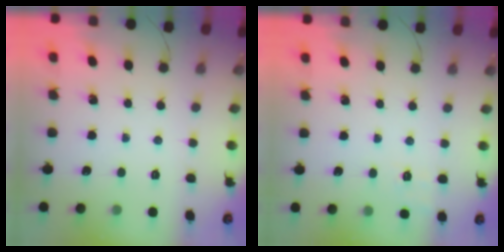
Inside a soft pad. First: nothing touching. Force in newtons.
{"total": 7.7, "press": 7.5, "slide": 1.9}